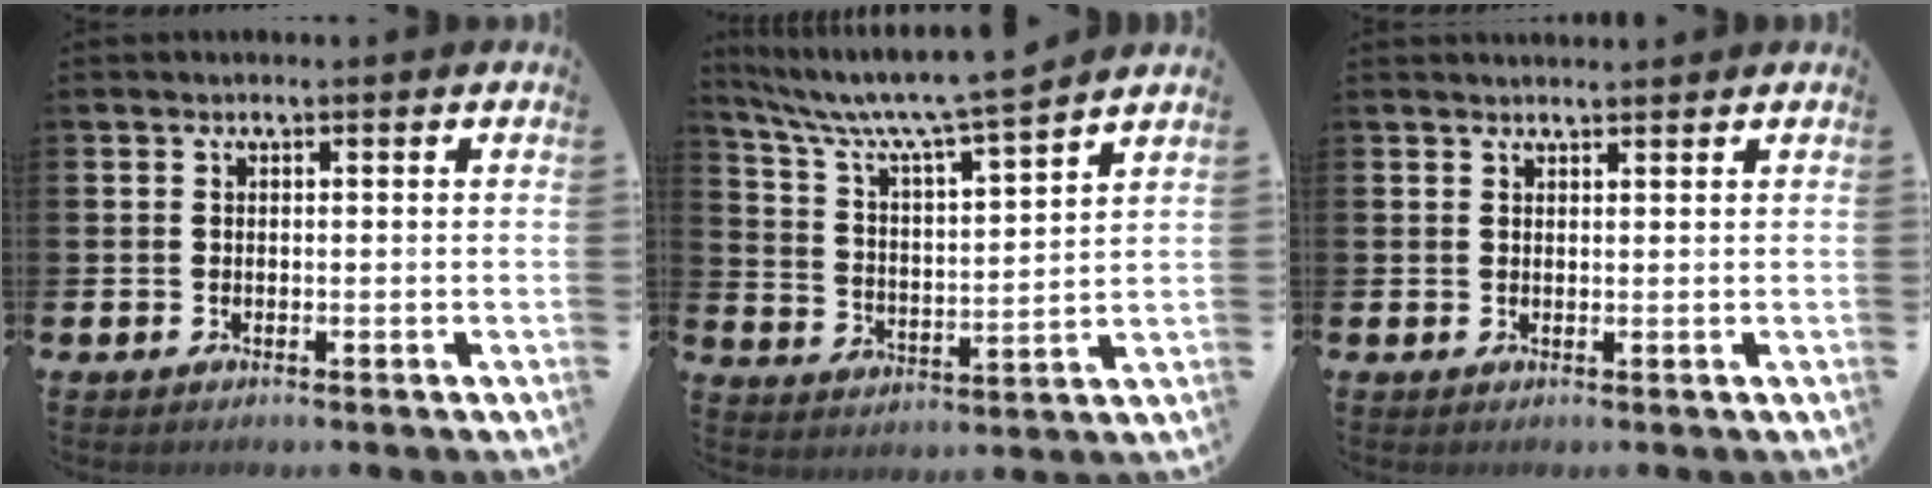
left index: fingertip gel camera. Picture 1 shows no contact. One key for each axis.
{"total": 8.9, "fx": 8.1, "fy": 0.1, "fz": 3.7, "tx": -0.097, "ty": -0.059, "tz": 0.134}
{"total": 1.2, "fx": 1.2, "fy": 0.0, "fz": 0.2, "tx": 0.007, "ty": -0.006, "tz": 0.019}